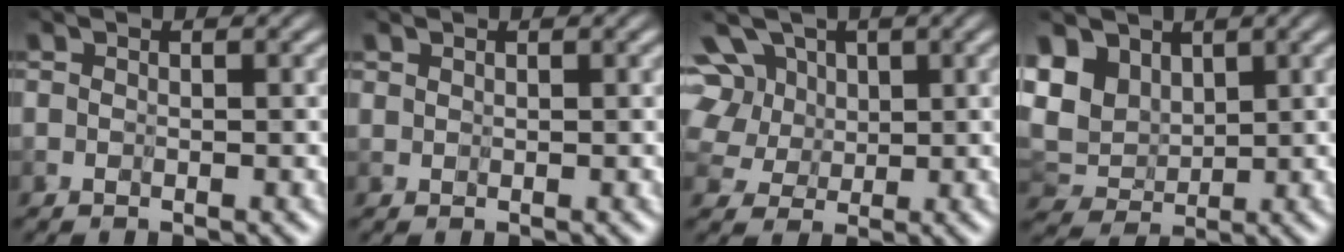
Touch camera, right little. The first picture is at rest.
{"total": 1.0, "force": [0.8, 0.5, 0.3], "torque": [-0.012, 0.005, 0.004]}
{"total": 9.7, "force": [4.8, 6.8, 4.8], "torque": [-0.105, 0.030, 0.070]}
{"total": 5.5, "force": [2.8, 3.7, 2.9], "torque": [-0.080, 0.005, 0.044]}